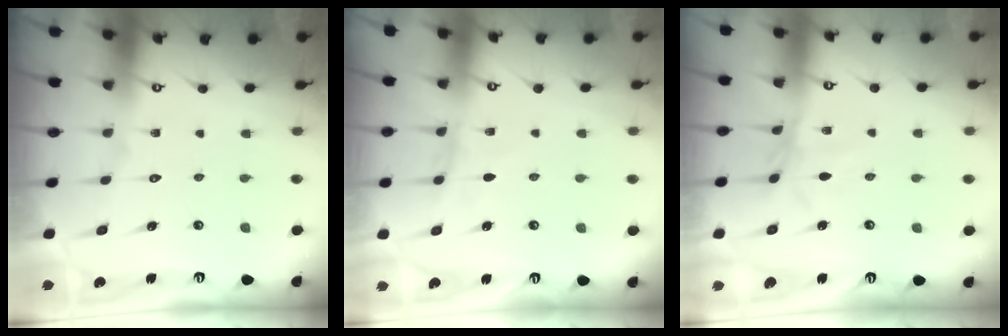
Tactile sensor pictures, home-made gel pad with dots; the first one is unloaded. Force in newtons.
{"total": 4.7, "press": 4.7, "slide": 0.5}
{"total": 3.5, "press": 3.5, "slide": 0.3}